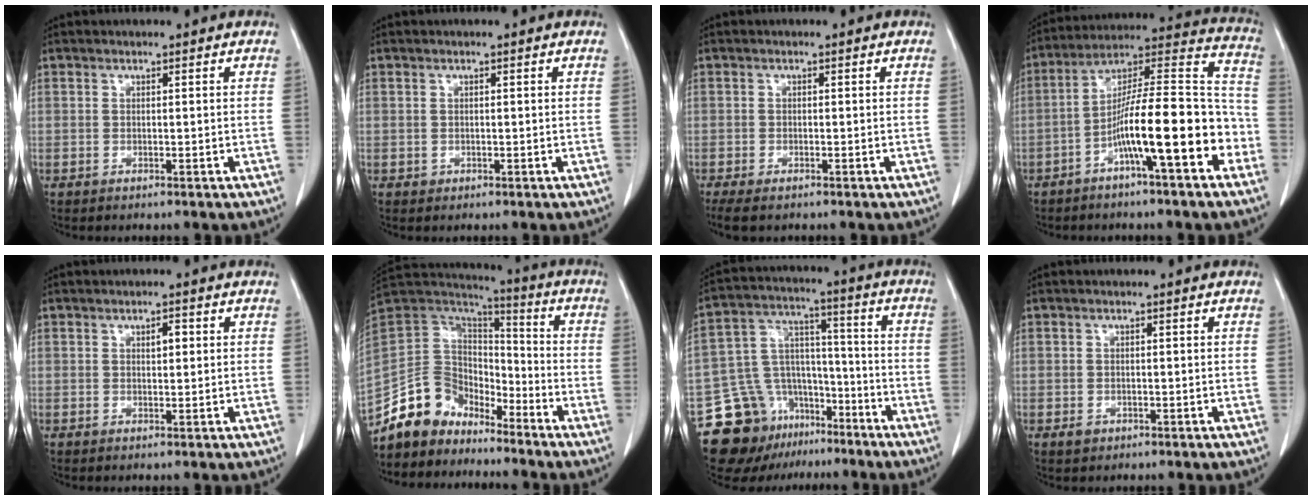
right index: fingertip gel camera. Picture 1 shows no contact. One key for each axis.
{"total": 0.7, "fx": 0.0, "fy": 0.7, "fz": 0.3, "tx": -0.004, "ty": 0.002, "tz": 0.005}
{"total": 5.3, "fx": -3.5, "fy": 2.3, "fz": 3.2, "tx": -0.069, "ty": -0.010, "tz": -0.057}
{"total": 17.4, "fx": -6.5, "fy": 2.6, "fz": 15.9, "tx": -0.252, "ty": 0.027, "tz": -0.108}
{"total": 2.1, "fx": 0.6, "fy": 0.9, "fz": 1.8, "tx": -0.030, "ty": 0.000, "tz": 0.011}
{"total": 12.5, "fx": -10.1, "fy": 7.0, "fz": 2.5, "tx": -0.050, "ty": 0.056, "tz": -0.191}
{"total": 17.0, "fx": -11.6, "fy": 11.1, "fz": 5.6, "tx": -0.105, "ty": 0.074, "tz": -0.187}
{"total": 2.0, "fx": -0.7, "fy": 1.6, "fz": 0.9, "tx": -0.014, "ty": 0.004, "tz": -0.001}